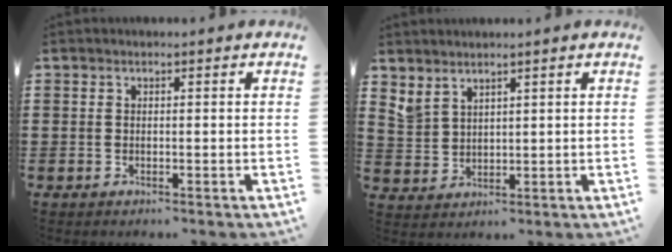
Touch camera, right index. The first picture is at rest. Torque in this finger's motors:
{"motor_torque": [-0.39, 0.27, -0.02, -0.01]}